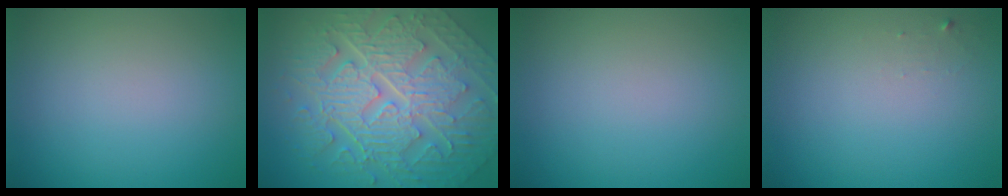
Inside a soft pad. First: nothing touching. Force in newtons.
{"total": 10.8, "press": 7.3, "slide": 7.9}
{"total": 0.0}
{"total": 0.6, "press": 0.6, "slide": 0.1}